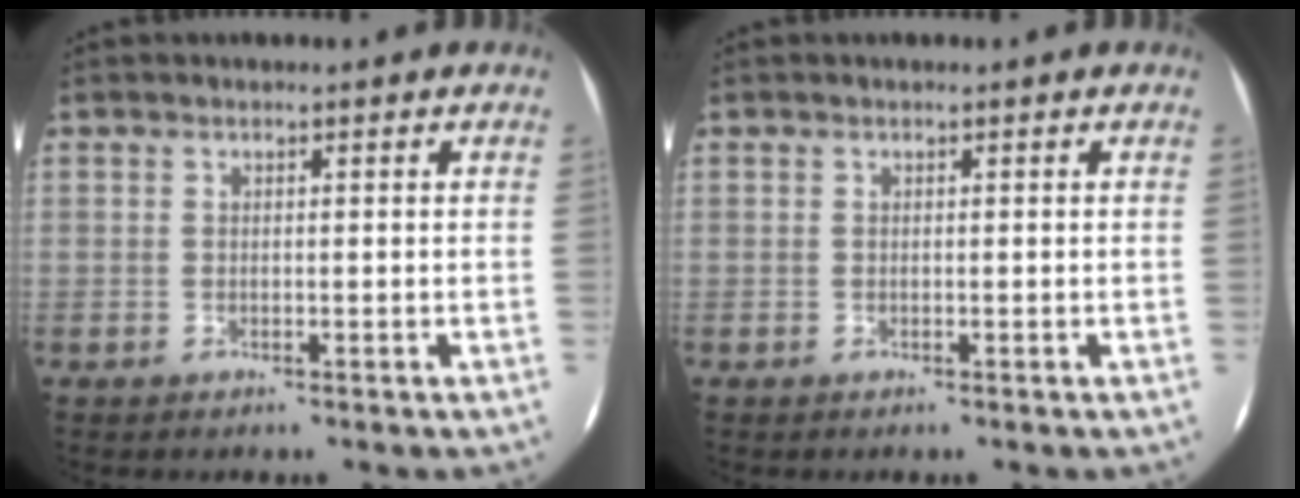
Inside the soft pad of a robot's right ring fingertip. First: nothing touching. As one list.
[{"total": 0.0}]